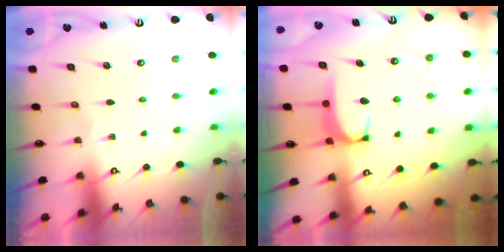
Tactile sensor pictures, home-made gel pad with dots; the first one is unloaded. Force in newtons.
{"total": 1.7, "press": 1.6, "slide": 0.5}